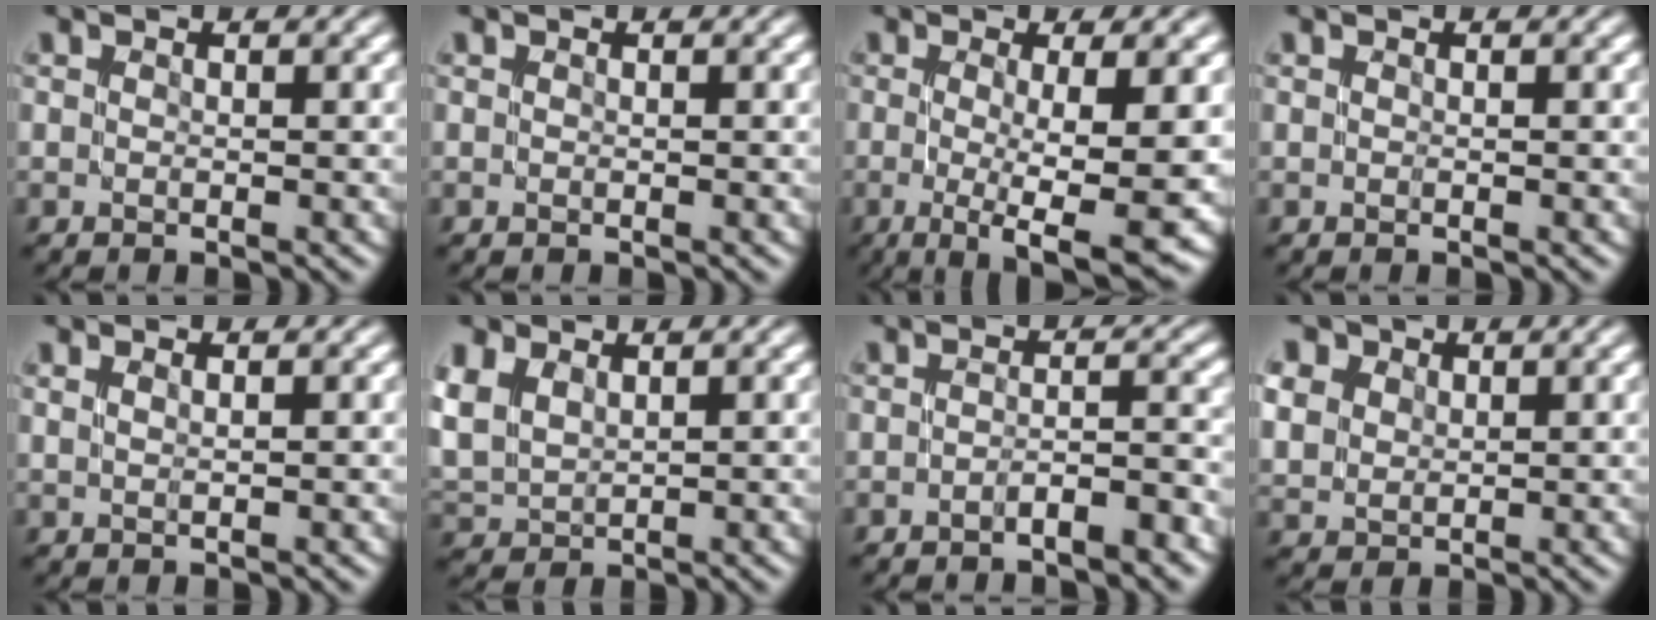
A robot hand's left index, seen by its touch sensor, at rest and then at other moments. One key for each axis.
{"total": 0.0}
{"total": 7.8, "fx": -1.1, "fy": 1.3, "fz": 7.6, "tx": -0.103, "ty": -0.014, "tz": -0.016}
{"total": 0.0}
{"total": 0.9, "fx": 0.7, "fy": 0.2, "fz": 0.6, "tx": -0.012, "ty": -0.001, "tz": 0.013}
{"total": 4.1, "fx": 1.9, "fy": 2.7, "fz": 2.4, "tx": -0.077, "ty": 0.007, "tz": 0.045}
{"total": 2.6, "fx": -1.6, "fy": 0.4, "fz": 2.0, "tx": -0.032, "ty": 0.012, "tz": -0.028}
{"total": 8.7, "fx": 4.2, "fy": 6.4, "fz": 4.1, "tx": -0.119, "ty": 0.028, "tz": 0.069}